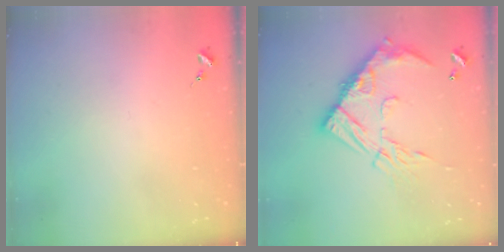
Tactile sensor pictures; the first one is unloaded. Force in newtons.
{"total": 17.2, "press": 17.2, "slide": 1.3}